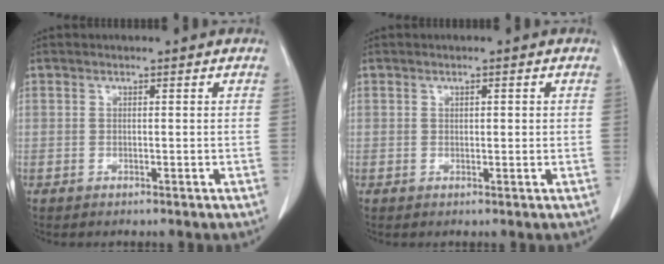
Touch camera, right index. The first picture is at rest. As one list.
[{"total": 1.2, "force": [0.4, 0.5, 1.1], "torque": [-0.017, 0.000, 0.006]}]